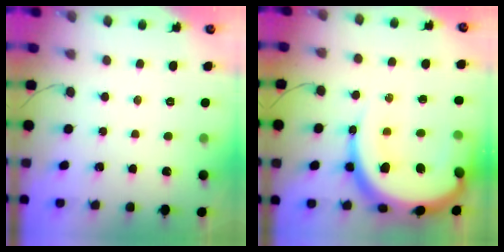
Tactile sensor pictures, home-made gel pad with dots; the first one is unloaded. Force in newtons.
{"total": 24.2, "press": 24.1, "slide": 2.1}